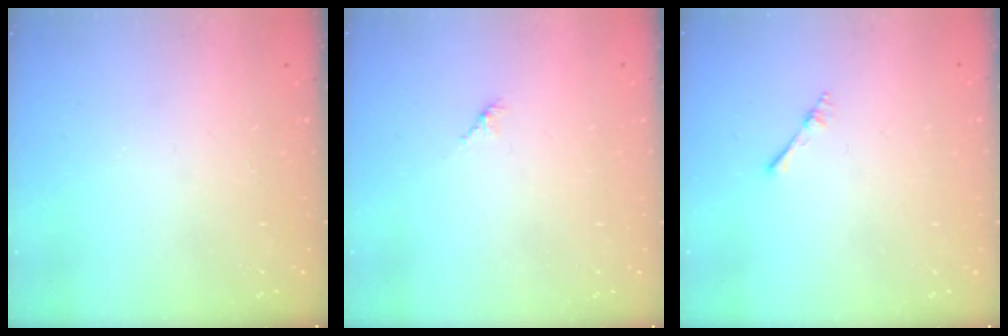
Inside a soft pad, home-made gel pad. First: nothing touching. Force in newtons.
{"total": 1.7, "press": 1.6, "slide": 0.5}
{"total": 2.2, "press": 2.2, "slide": 0.3}